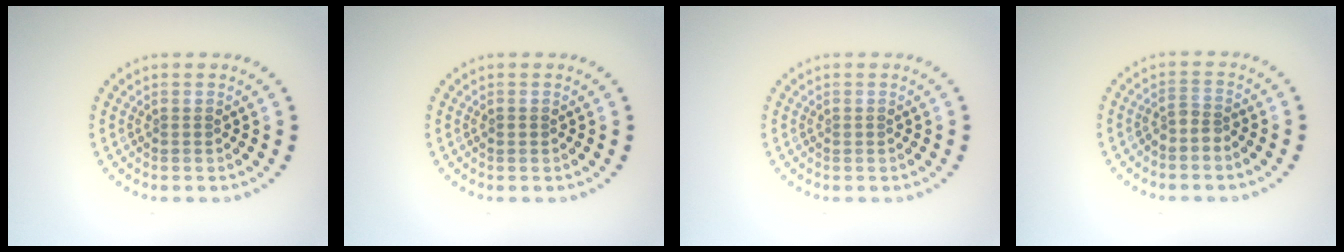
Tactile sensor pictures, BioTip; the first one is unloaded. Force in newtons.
{"total": 0.6, "press": 0.6, "slide": 0.1}
{"total": 0.0}
{"total": 1.6, "press": 1.2, "slide": 1.0}